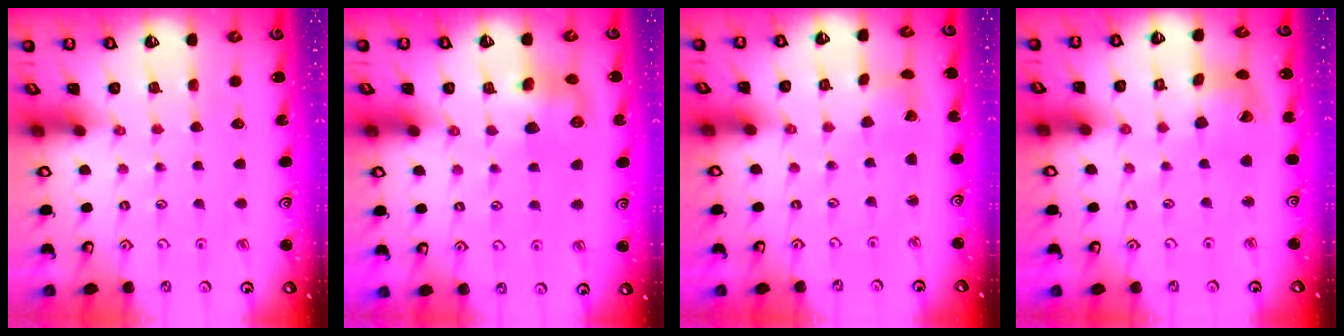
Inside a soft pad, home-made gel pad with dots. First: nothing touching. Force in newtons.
{"total": 8.5, "press": 8.5, "slide": 0.4}
{"total": 2.9, "press": 2.9, "slide": 0.2}
{"total": 12.2, "press": 12.1, "slide": 1.4}